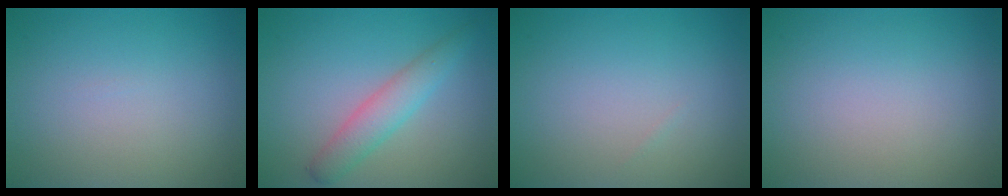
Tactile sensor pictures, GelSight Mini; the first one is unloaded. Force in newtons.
{"total": 3.1, "press": 3.1, "slide": 0.1}
{"total": 0.0}
{"total": 0.0}